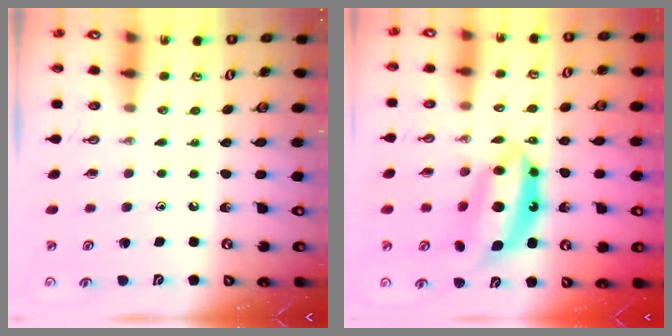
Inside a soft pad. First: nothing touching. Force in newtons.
{"total": 13.6, "press": 13.5, "slide": 1.2}